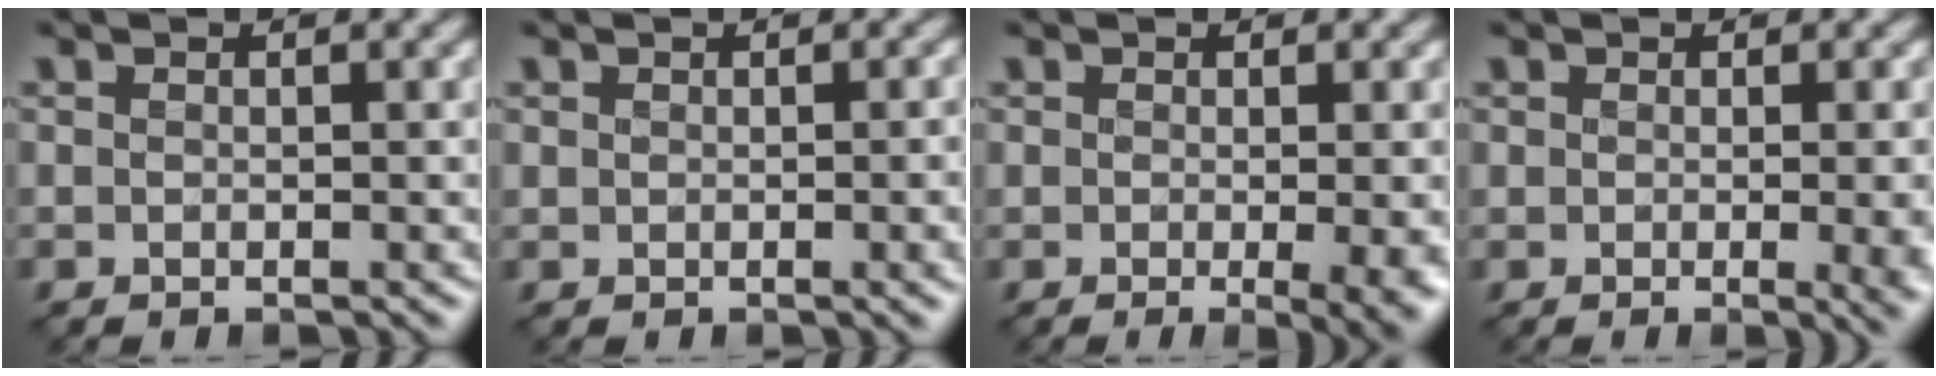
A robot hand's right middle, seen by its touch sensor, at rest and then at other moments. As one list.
[{"total": 2.2, "force": [0.1, 1.2, 1.8], "torque": [-0.016, -0.004, 0.004]}, {"total": 4.3, "force": [-0.8, 1.3, 4.0], "torque": [-0.052, -0.021, -0.004]}, {"total": 5.3, "force": [-0.3, 2.5, 4.6], "torque": [-0.029, -0.012, 0.001]}]